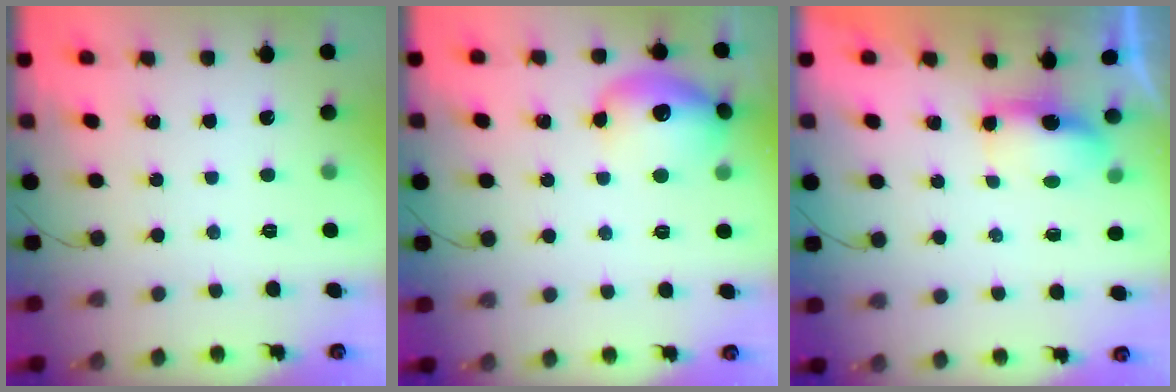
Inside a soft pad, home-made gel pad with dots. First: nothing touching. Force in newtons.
{"total": 13.4, "press": 13.4, "slide": 0.8}
{"total": 4.8, "press": 4.8, "slide": 0.3}